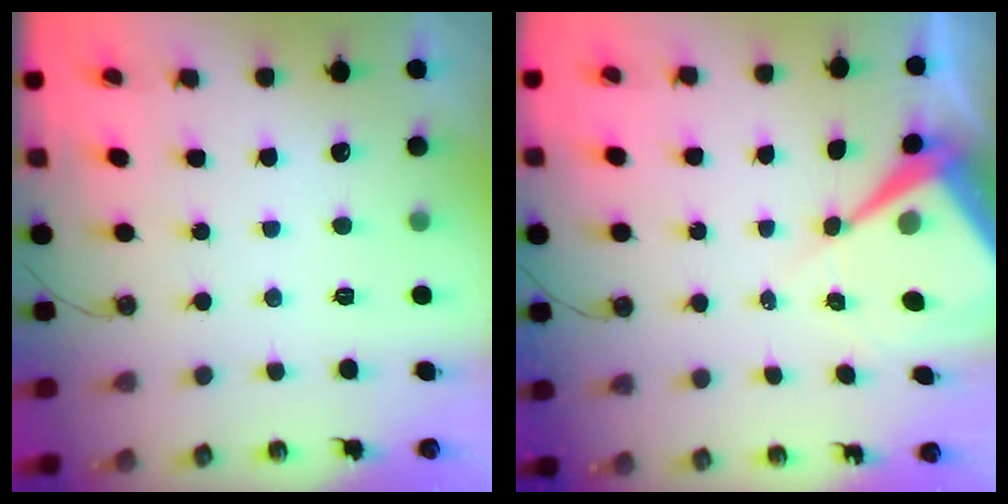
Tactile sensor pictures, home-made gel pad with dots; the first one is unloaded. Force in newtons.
{"total": 9.1, "press": 9.1, "slide": 0.7}